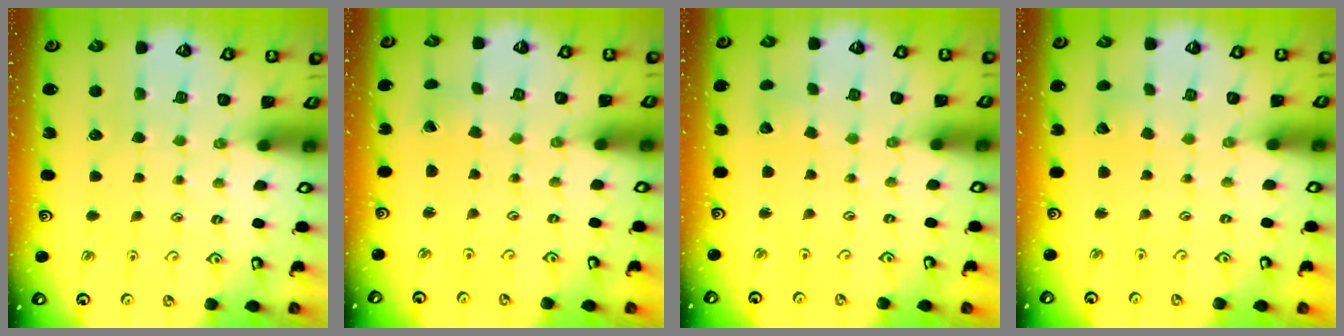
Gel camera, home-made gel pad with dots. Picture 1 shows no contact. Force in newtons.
{"total": 0.9, "press": 0.7, "slide": 0.5}
{"total": 1.8, "press": 1.8, "slide": 0.1}
{"total": 1.4, "press": 1.4, "slide": 0.1}